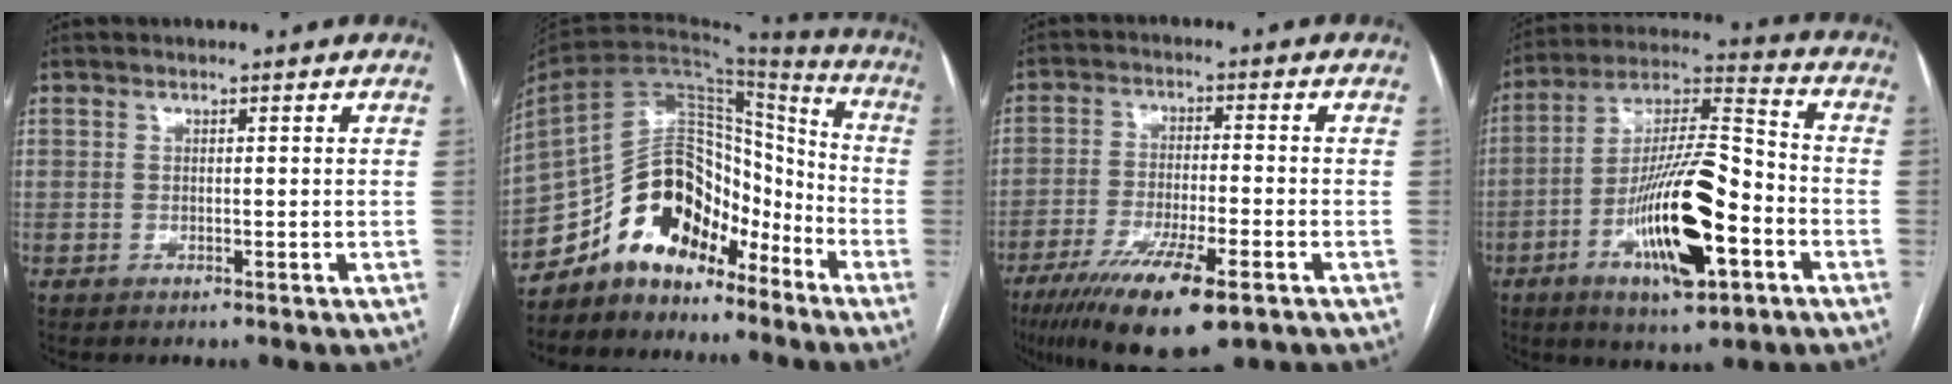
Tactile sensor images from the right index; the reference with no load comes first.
{"total": 16.4, "force": [-11.7, 8.1, 8.0], "torque": [-0.144, 0.062, -0.206]}
{"total": 14.3, "force": [-8.6, 2.6, 11.1], "torque": [-0.195, -0.034, -0.143]}
{"total": 18.4, "force": [-6.4, 4.4, 16.7], "torque": [-0.310, 0.001, -0.104]}